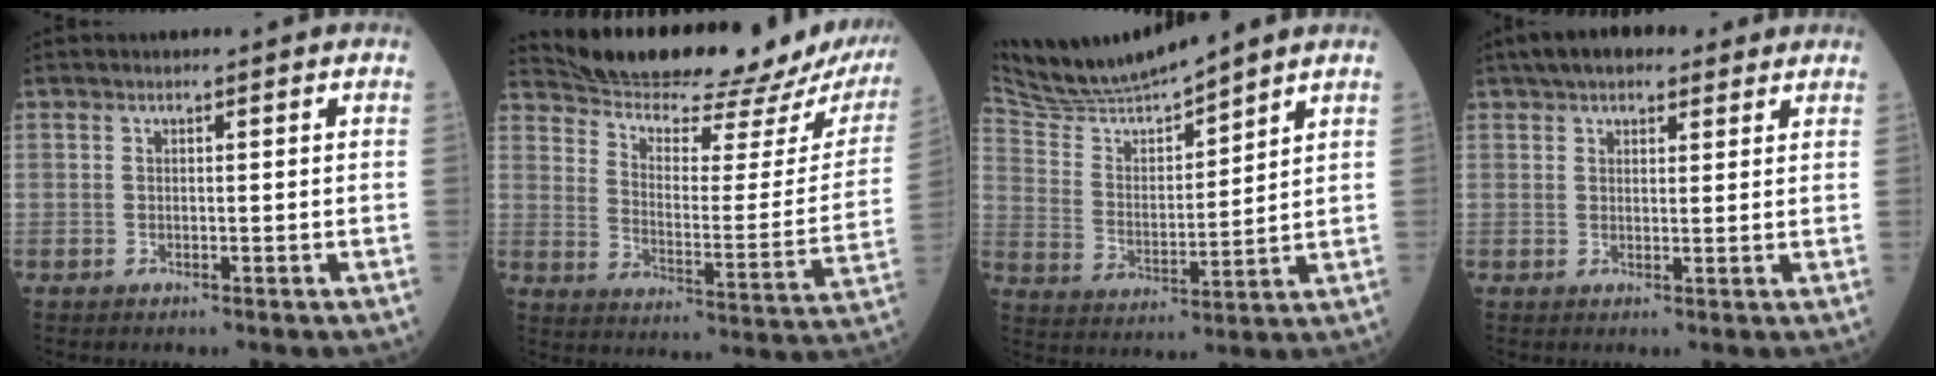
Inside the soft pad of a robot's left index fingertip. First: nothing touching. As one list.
[{"total": 24.7, "force": [23.2, 3.1, 7.8], "torque": [-0.119, -0.073, 0.308]}, {"total": 10.6, "force": [10.1, -0.2, 3.0], "torque": [-0.074, 0.006, 0.204]}, {"total": 7.9, "force": [6.0, 3.1, 4.1], "torque": [-0.057, 0.037, 0.093]}]